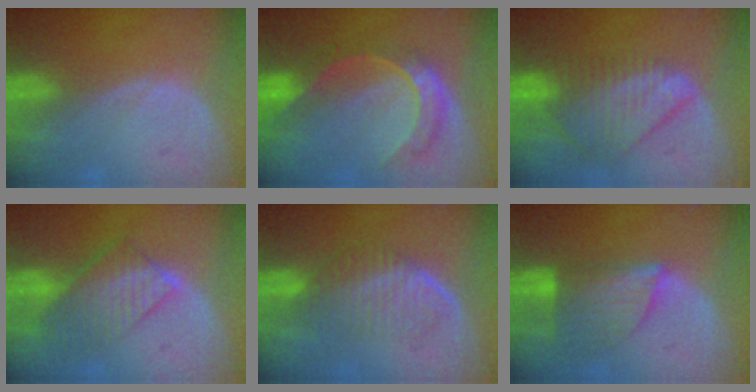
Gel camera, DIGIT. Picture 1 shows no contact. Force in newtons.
{"total": 7.8, "press": 6.6, "slide": 4.3}
{"total": 9.0, "press": 7.8, "slide": 4.5}
{"total": 8.3, "press": 7.1, "slide": 4.1}
{"total": 6.0, "press": 5.7, "slide": 1.9}
{"total": 6.9, "press": 6.7, "slide": 1.6}